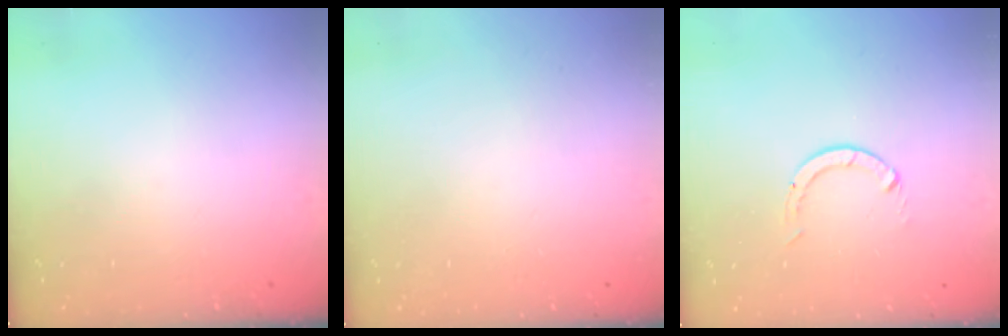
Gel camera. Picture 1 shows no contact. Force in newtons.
{"total": 2.6, "press": 2.6, "slide": 0.2}
{"total": 0.0}